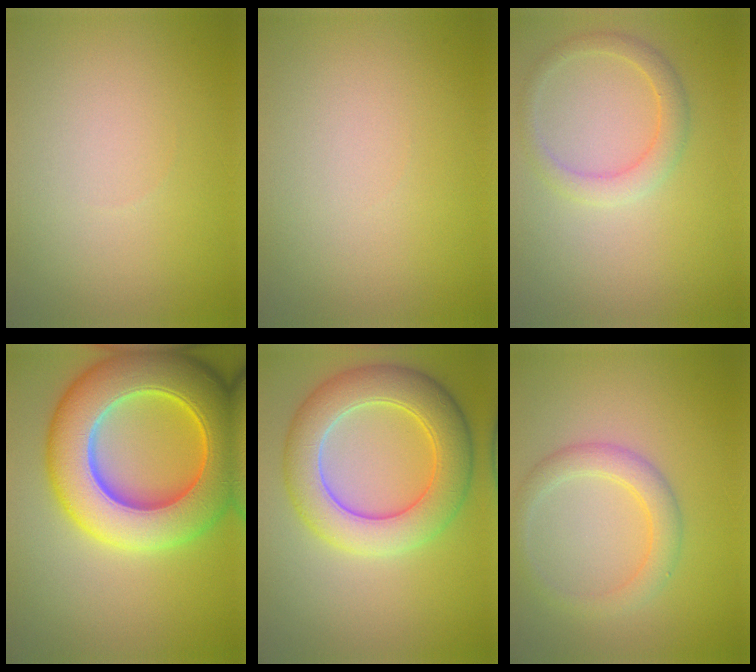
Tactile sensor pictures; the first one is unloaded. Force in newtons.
{"total": 0.0}
{"total": 2.3, "press": 2.3, "slide": 0.2}
{"total": 12.6, "press": 12.6, "slide": 0.3}
{"total": 7.3, "press": 7.3, "slide": 0.3}
{"total": 2.8, "press": 2.8, "slide": 0.1}